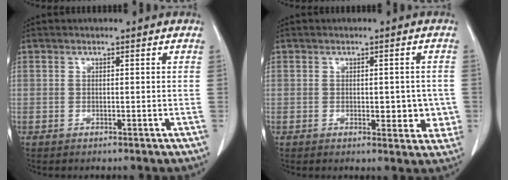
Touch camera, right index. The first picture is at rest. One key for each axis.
{"total": 4.6, "fx": -0.7, "fy": 2.5, "fz": 3.8, "tx": -0.031, "ty": 0.002, "tz": -0.003}